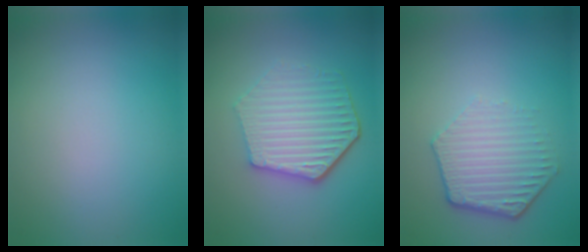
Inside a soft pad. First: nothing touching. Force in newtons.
{"total": 5.7, "press": 4.4, "slide": 3.6}
{"total": 4.3, "press": 3.3, "slide": 2.7}